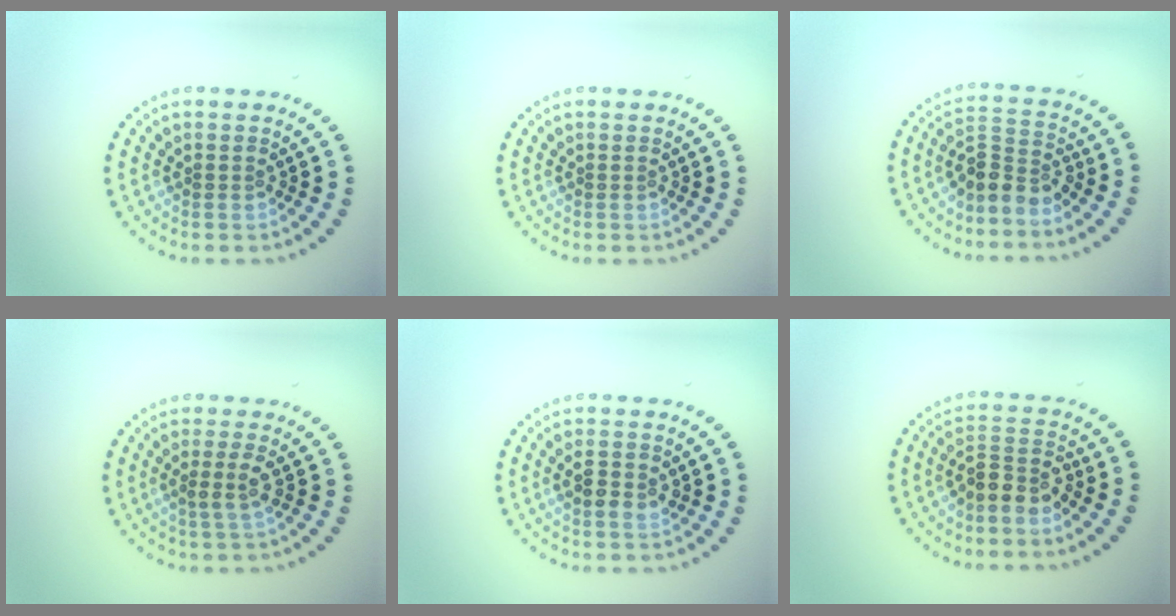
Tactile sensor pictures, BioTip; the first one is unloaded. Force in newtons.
{"total": 0.0}
{"total": 3.1, "press": 2.7, "slide": 1.7}
{"total": 1.8, "press": 1.4, "slide": 1.2}
{"total": 2.0, "press": 2.0, "slide": 0.3}
{"total": 2.6, "press": 2.3, "slide": 1.2}